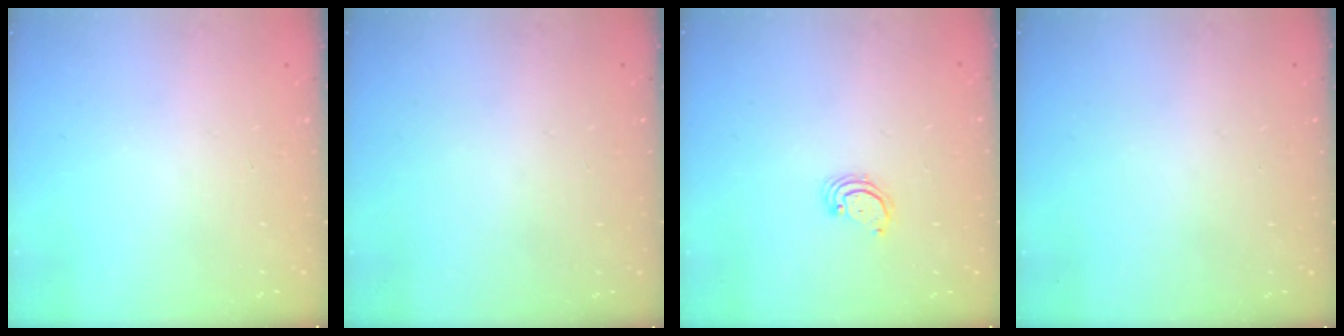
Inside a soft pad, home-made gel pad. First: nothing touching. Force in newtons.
{"total": 0.0}
{"total": 2.8, "press": 2.8, "slide": 0.2}
{"total": 0.0}